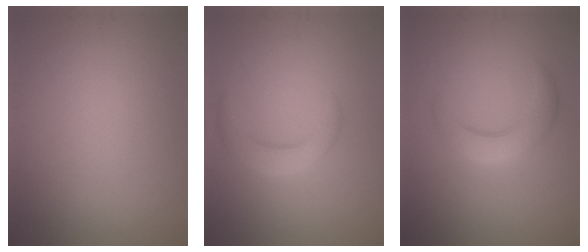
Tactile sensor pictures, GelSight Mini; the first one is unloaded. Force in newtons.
{"total": 2.9, "press": 2.9, "slide": 0.1}
{"total": 3.7, "press": 3.7, "slide": 0.1}